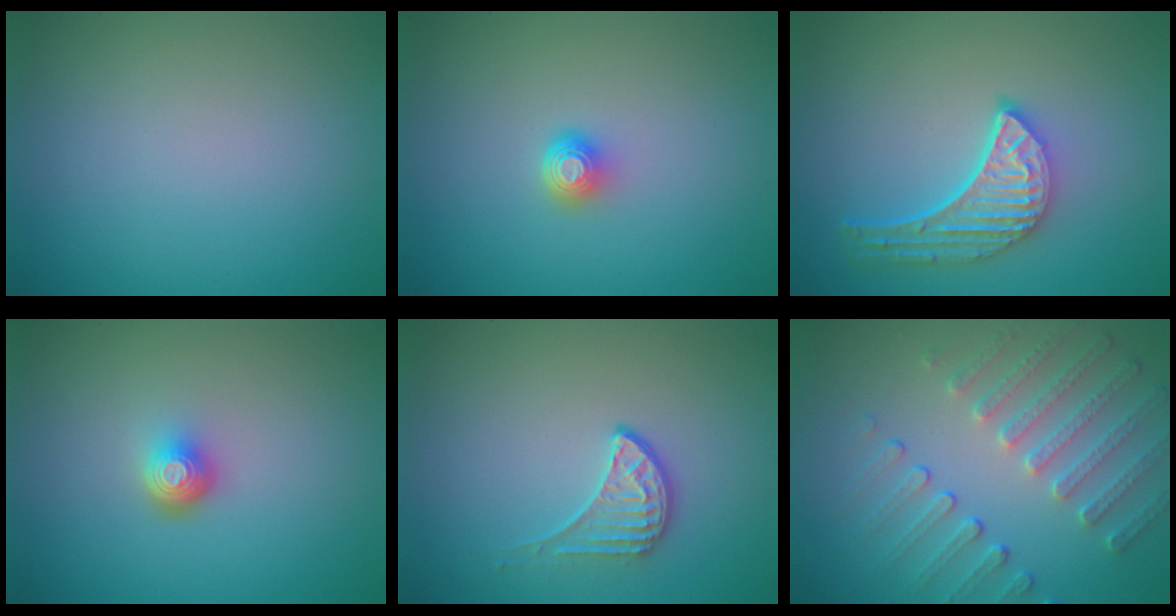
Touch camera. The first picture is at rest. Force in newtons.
{"total": 1.7, "press": 1.3, "slide": 1.1}
{"total": 5.1, "press": 3.9, "slide": 3.2}
{"total": 2.3, "press": 1.5, "slide": 1.8}
{"total": 2.0, "press": 1.5, "slide": 1.3}
{"total": 5.0, "press": 3.8, "slide": 3.3}